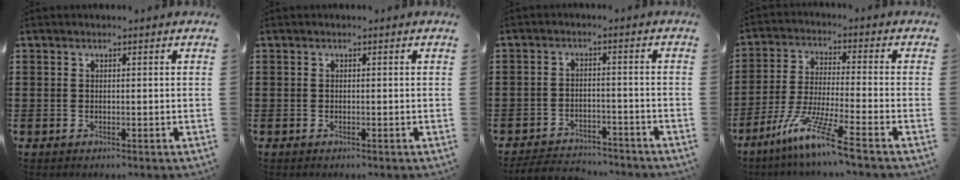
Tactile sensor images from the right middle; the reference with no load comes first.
{"total": 0.0}
{"total": 4.3, "force": [-4.2, 0.8, 0.4], "torque": [-0.014, 0.004, -0.091]}
{"total": 9.6, "force": [-7.2, 0.1, 6.5], "torque": [-0.143, -0.014, -0.143]}